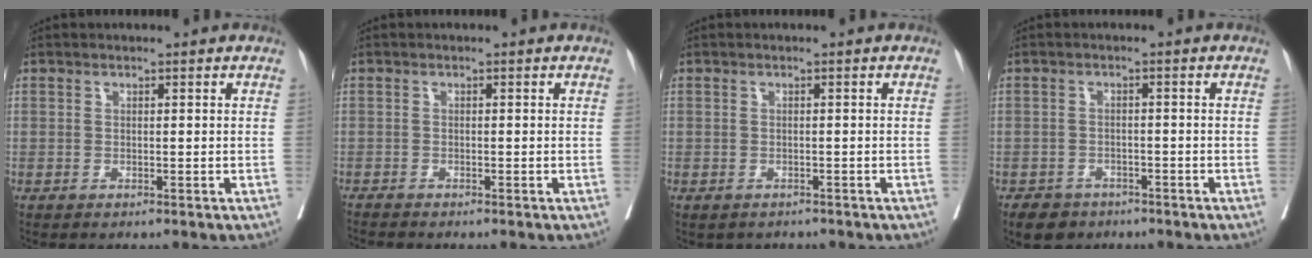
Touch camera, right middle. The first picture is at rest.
{"total": 1.9, "force": [-1.8, -0.3, 0.5], "torque": [-0.012, -0.004, -0.034]}
{"total": 3.4, "force": [-2.9, 1.6, 0.8], "torque": [-0.015, 0.003, -0.034]}
{"total": 4.5, "force": [-3.4, 2.8, 1.0], "torque": [-0.018, 0.003, -0.054]}